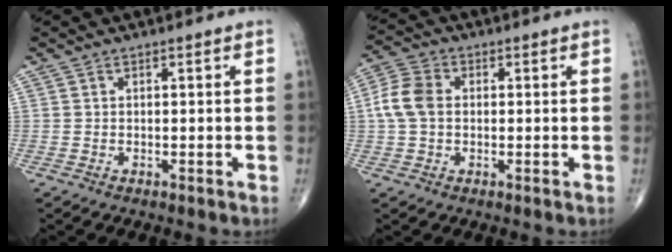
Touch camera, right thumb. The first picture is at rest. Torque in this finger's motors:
{"motor_torque": [-0.31, 0.50, 0.73, -0.10, 0.24]}